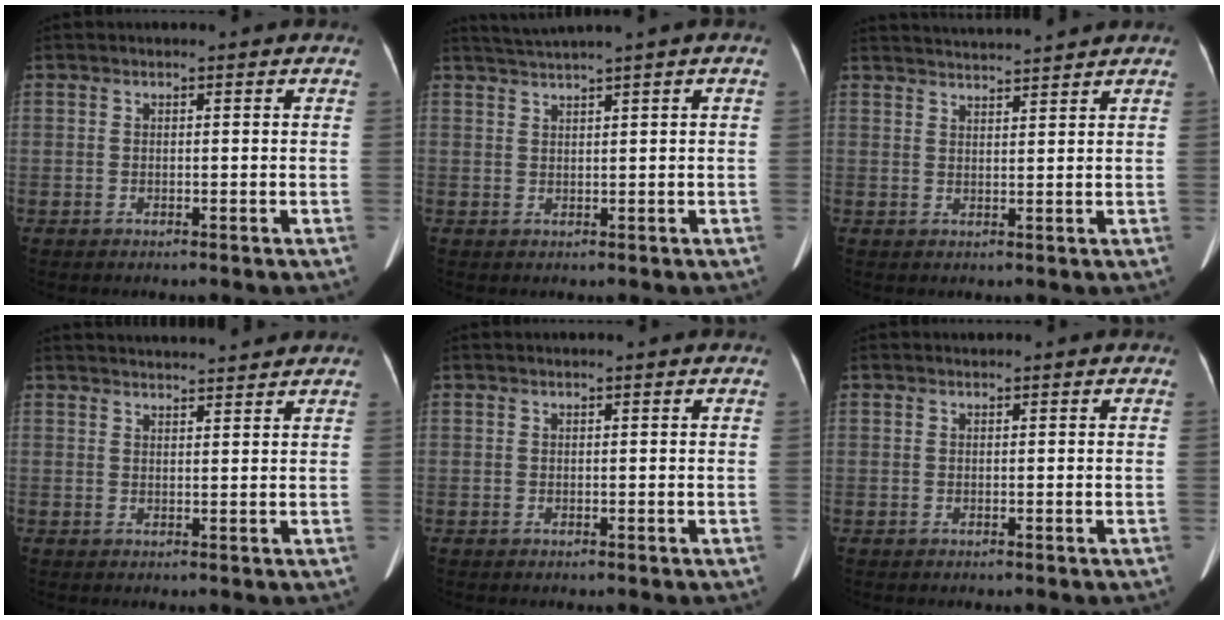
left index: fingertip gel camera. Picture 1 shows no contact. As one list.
[{"total": 1.9, "force": [1.6, -0.7, 0.8], "torque": [-0.017, 0.012, 0.042]}, {"total": 5.8, "force": [5.7, -0.6, 1.0], "torque": [-0.021, 0.016, 0.086]}, {"total": 7.1, "force": [6.9, 0.5, 1.4], "torque": [-0.020, 0.018, 0.086]}, {"total": 0.0}, {"total": 0.0}]